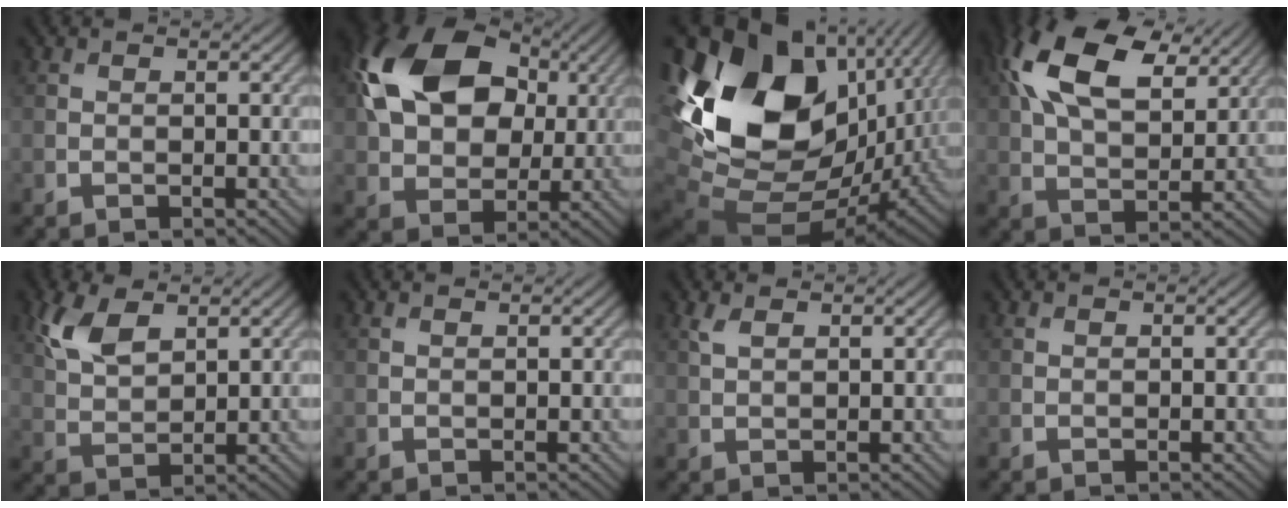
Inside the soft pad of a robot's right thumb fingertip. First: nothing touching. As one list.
[{"total": 16.3, "force": [4.4, 11.4, 10.8], "torque": [-0.221, 0.025, 0.073]}, {"total": 20.9, "force": [3.4, 14.6, 14.5], "torque": [-0.302, -0.014, 0.098]}, {"total": 15.2, "force": [6.7, 8.1, 11.0], "torque": [-0.238, 0.020, 0.114]}, {"total": 6.0, "force": [3.1, 3.0, 4.1], "torque": [-0.104, 0.003, 0.064]}, {"total": 0.0}, {"total": 1.7, "force": [1.1, 0.7, 1.2], "torque": [-0.031, 0.004, 0.024]}, {"total": 0.0}]